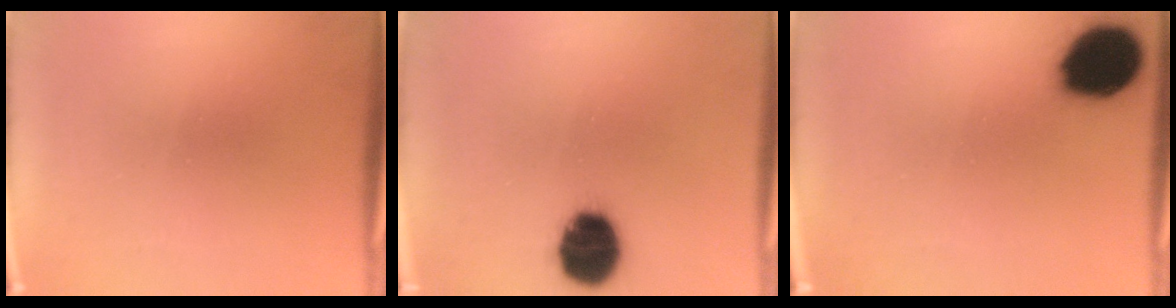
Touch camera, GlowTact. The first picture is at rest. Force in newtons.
{"total": 12.8}
{"total": 14.1}